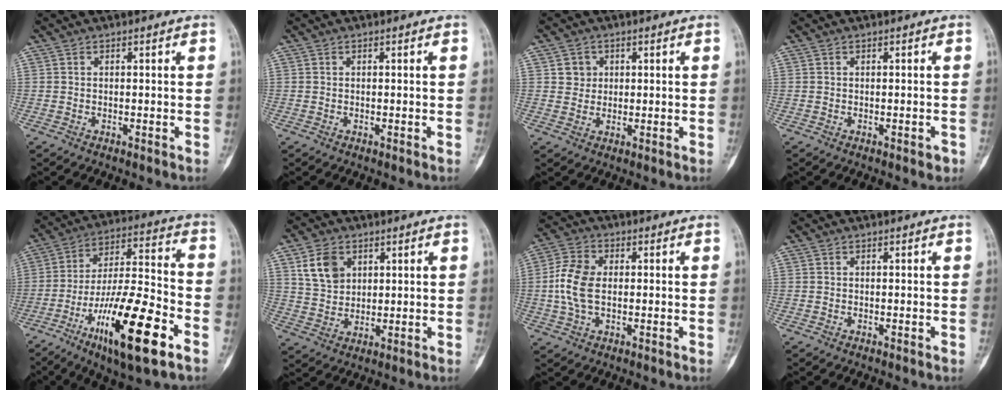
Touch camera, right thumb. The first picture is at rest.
{"total": 0.0}
{"total": 3.1, "force": [1.1, 2.9, 0.6], "torque": [0.009, -0.003, 0.015]}
{"total": 1.0, "force": [-0.5, 0.5, 0.8], "torque": [-0.005, -0.001, -0.005]}
{"total": 21.5, "force": [-10.1, 5.1, 18.2], "torque": [-0.340, 0.043, -0.168]}
{"total": 7.6, "force": [3.3, 5.5, 4.0], "torque": [-0.054, -0.013, 0.070]}
{"total": 8.3, "force": [0.0, 5.2, 6.5], "torque": [-0.143, 0.013, -0.004]}
{"total": 0.0}